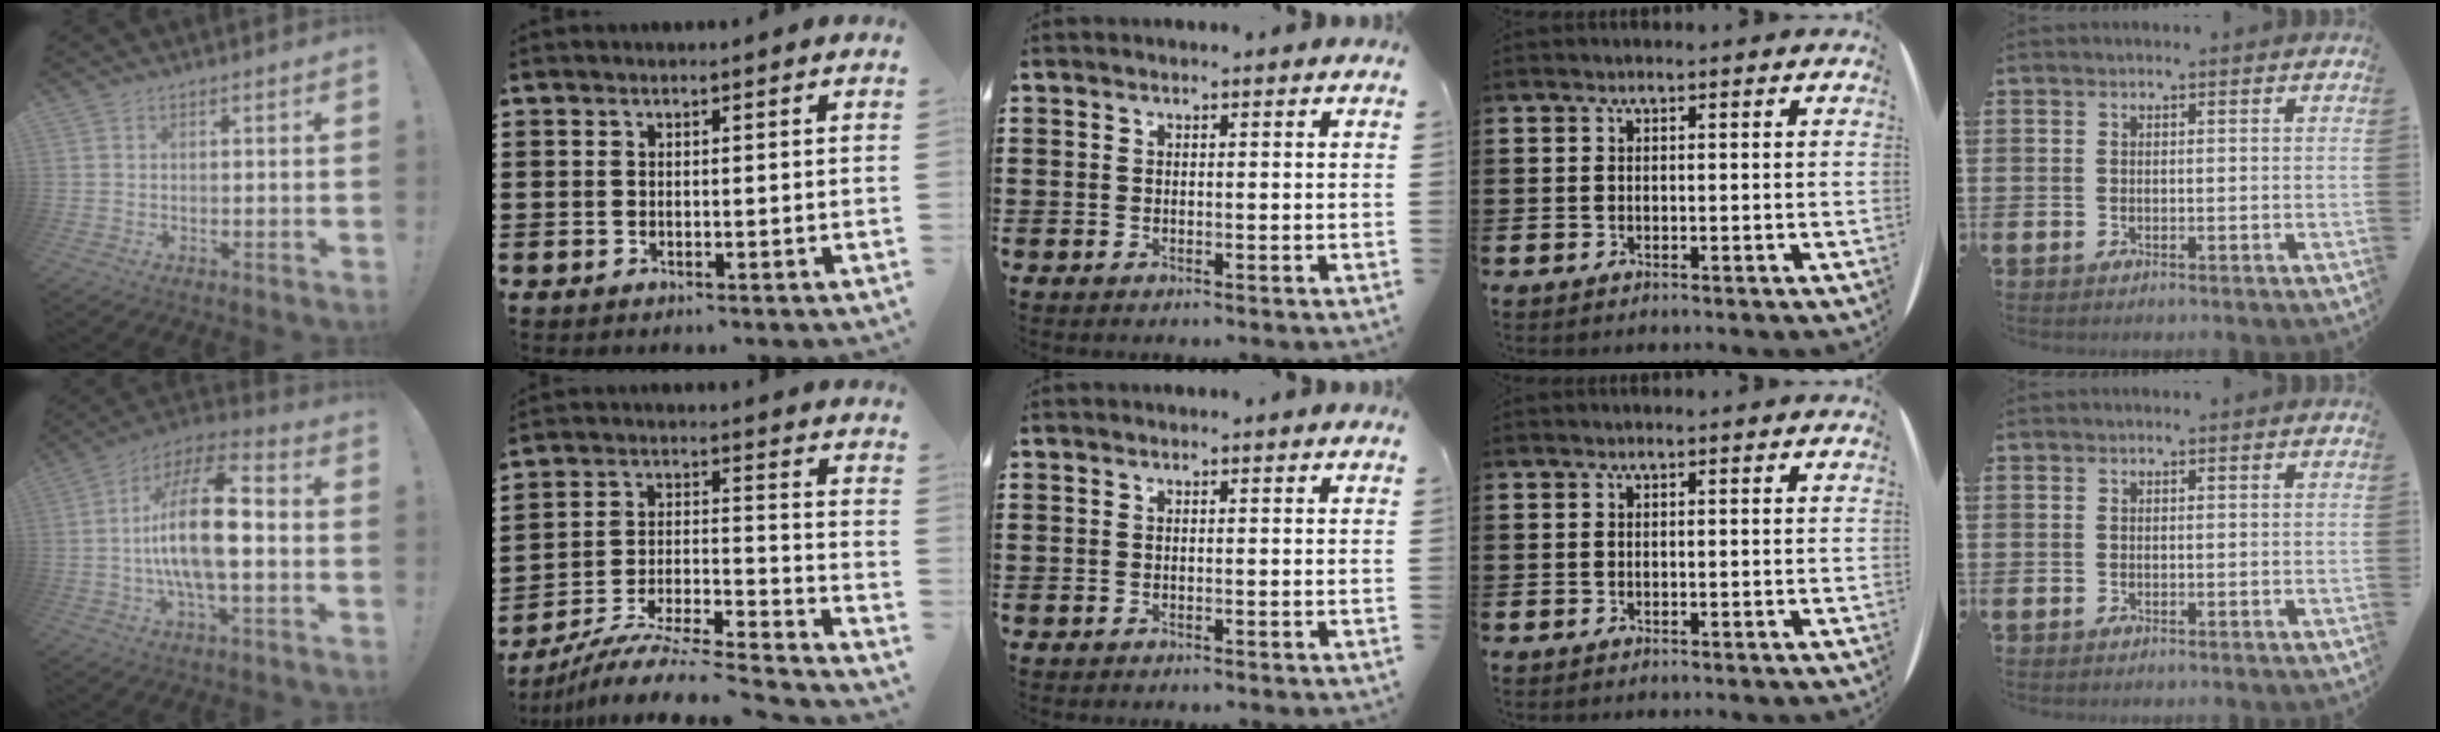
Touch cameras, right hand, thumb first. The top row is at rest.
{"thumb": {"total": 19.2, "force": [-1.3, 7.3, 17.7], "torque": [-0.327, 0.007, -0.027]}, "index": {"total": 8.4, "force": [-7.8, 0.2, 3.1], "torque": [-0.056, -0.004, -0.160]}}